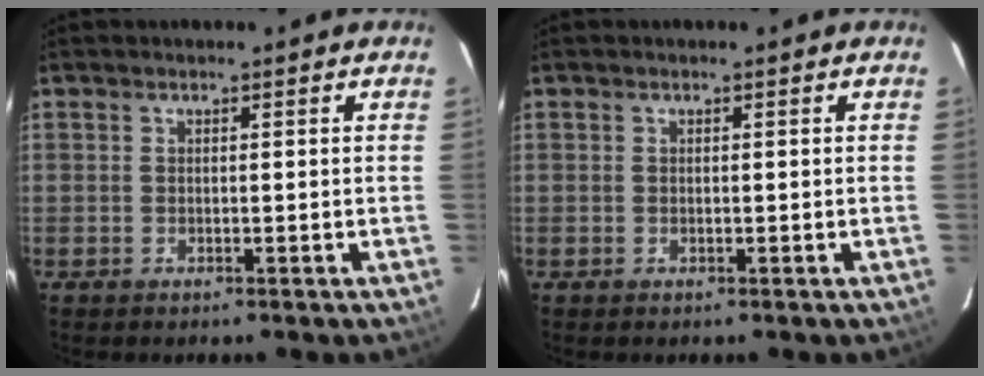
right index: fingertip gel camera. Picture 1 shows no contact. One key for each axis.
{"total": 0.0}